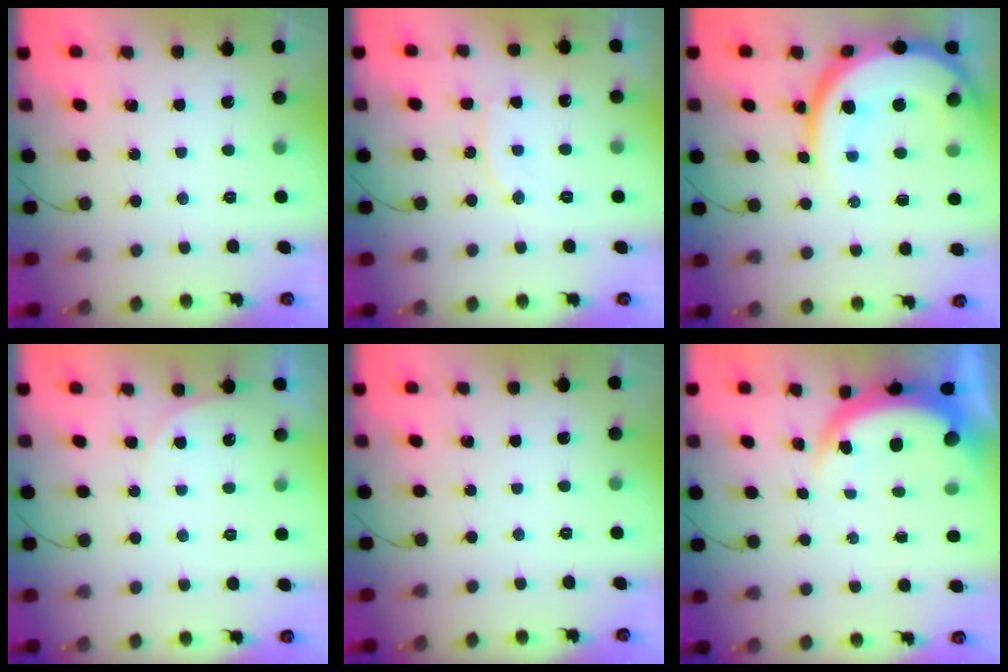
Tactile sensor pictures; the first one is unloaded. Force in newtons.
{"total": 7.7, "press": 7.7, "slide": 0.3}
{"total": 17.4, "press": 17.4, "slide": 1.0}
{"total": 3.8, "press": 3.3, "slide": 2.0}
{"total": 0.0}
{"total": 5.1, "press": 5.1, "slide": 0.3}